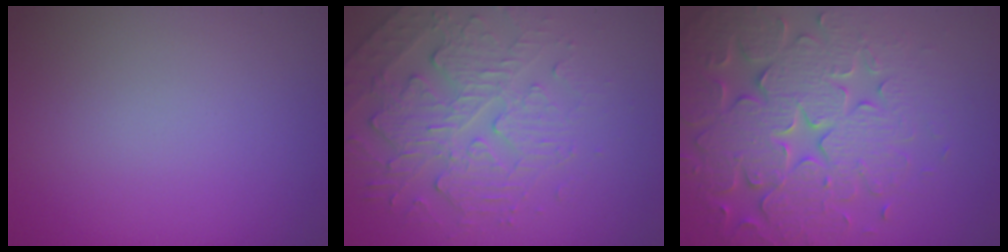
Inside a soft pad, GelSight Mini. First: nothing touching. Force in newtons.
{"total": 4.8, "press": 3.8, "slide": 3.0}
{"total": 7.7, "press": 7.6, "slide": 1.6}